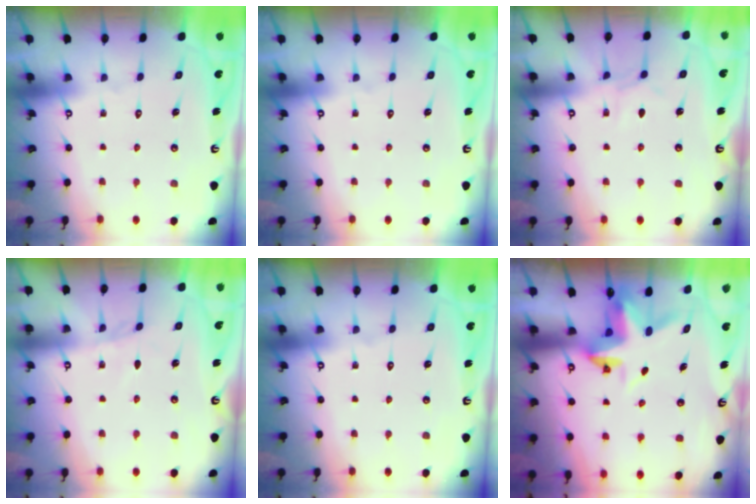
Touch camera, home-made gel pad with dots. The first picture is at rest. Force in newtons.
{"total": 0.0}
{"total": 5.6, "press": 5.5, "slide": 0.6}
{"total": 3.2, "press": 3.2, "slide": 0.4}
{"total": 0.0}
{"total": 4.0, "press": 4.0, "slide": 0.3}